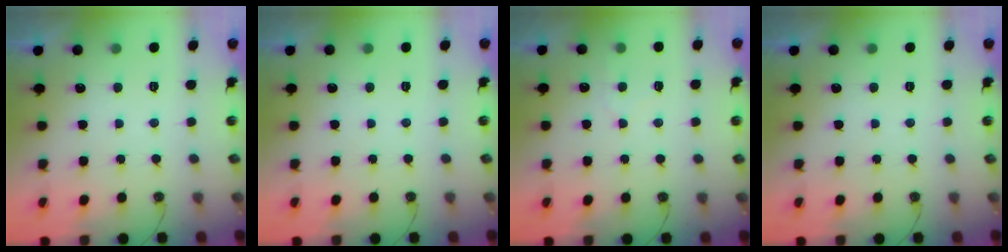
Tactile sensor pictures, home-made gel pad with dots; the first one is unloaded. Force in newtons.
{"total": 1.0, "press": 0.4, "slide": 1.0}
{"total": 5.0, "press": 5.0, "slide": 0.6}
{"total": 0.0}